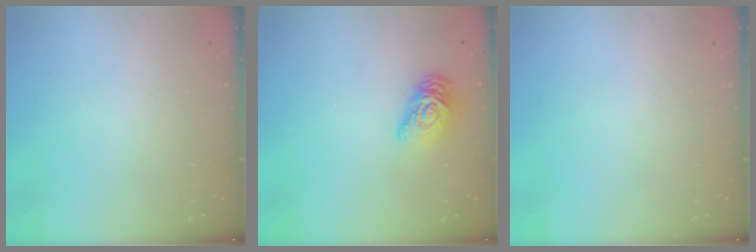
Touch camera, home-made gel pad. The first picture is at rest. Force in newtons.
{"total": 10.8, "press": 10.8, "slide": 0.5}
{"total": 0.0}